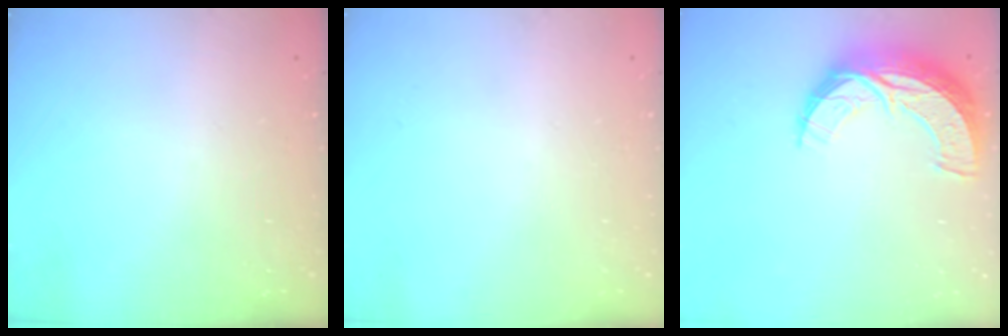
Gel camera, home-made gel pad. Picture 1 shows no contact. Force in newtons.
{"total": 0.0}
{"total": 12.8, "press": 12.7, "slide": 1.0}